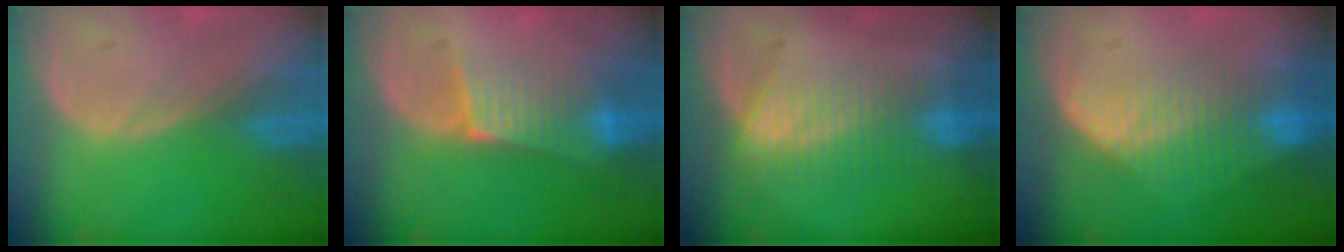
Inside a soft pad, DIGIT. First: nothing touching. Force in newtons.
{"total": 6.3, "press": 5.5, "slide": 3.1}
{"total": 7.1, "press": 6.2, "slide": 3.5}
{"total": 8.3, "press": 7.1, "slide": 4.3}